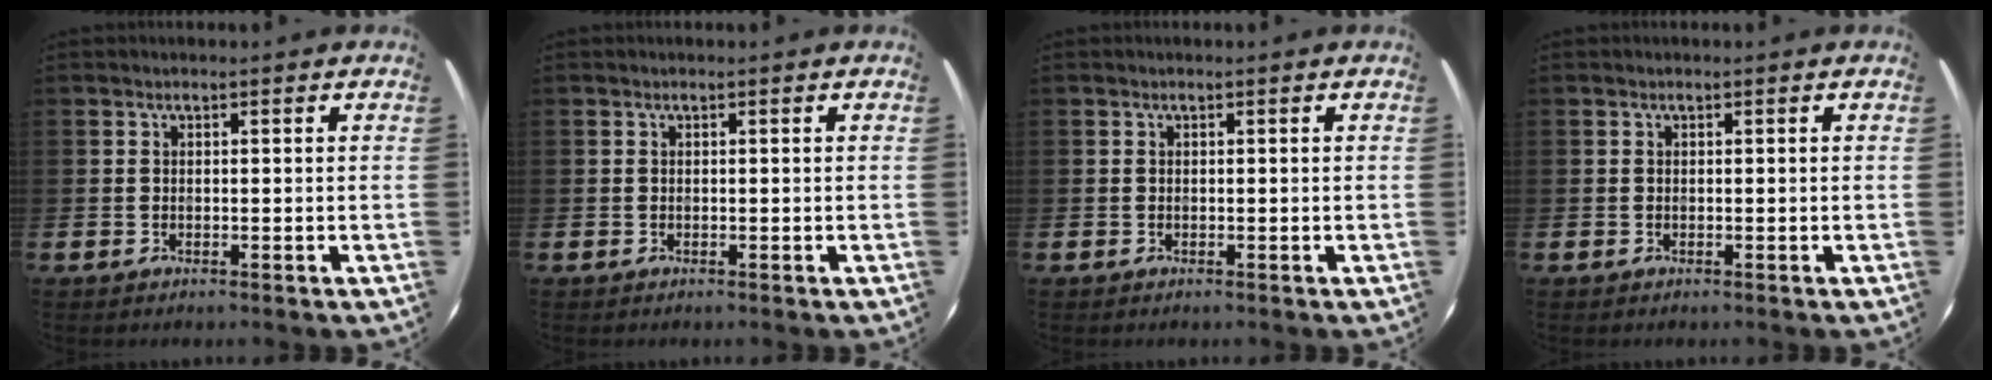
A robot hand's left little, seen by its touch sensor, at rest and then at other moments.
{"total": 0.0}
{"total": 0.0}
{"total": 0.0}